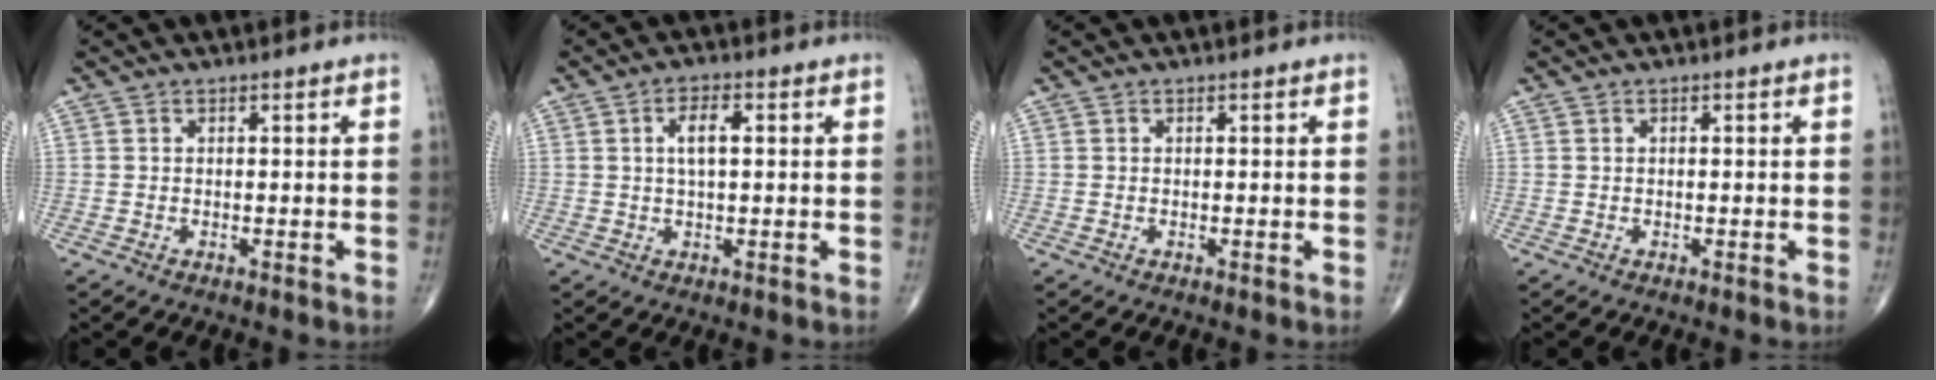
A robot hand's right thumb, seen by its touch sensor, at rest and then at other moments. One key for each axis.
{"total": 4.4, "fx": 0.9, "fy": 1.8, "fz": 3.9, "tx": -0.068, "ty": 0.004, "tz": 0.014}
{"total": 0.0}
{"total": 0.0}